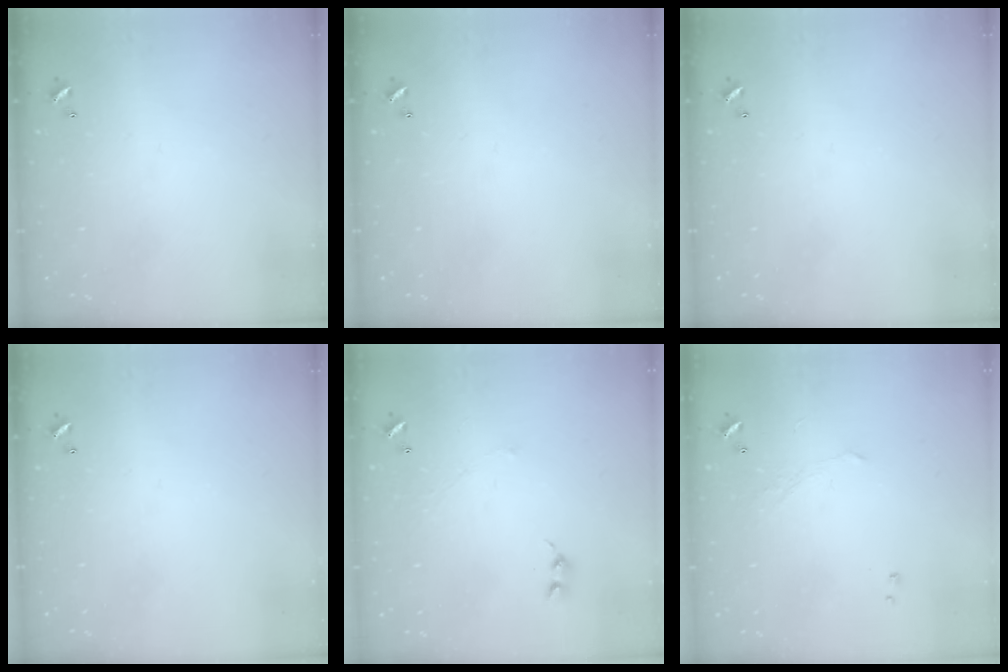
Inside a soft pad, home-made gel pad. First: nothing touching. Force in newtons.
{"total": 0.0}
{"total": 0.0}
{"total": 0.0}
{"total": 1.1, "press": 0.9, "slide": 0.6}
{"total": 0.9, "press": 0.7, "slide": 0.5}